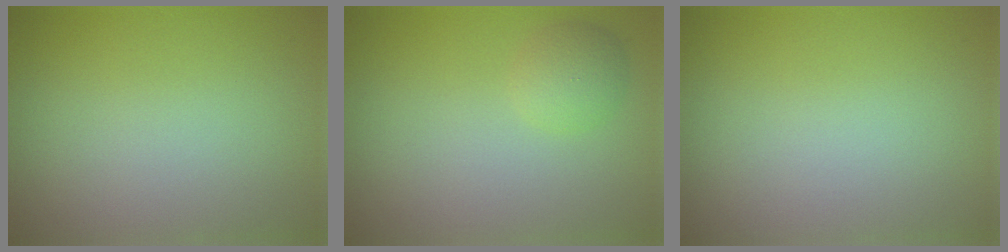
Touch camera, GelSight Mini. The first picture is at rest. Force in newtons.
{"total": 1.8, "press": 1.8, "slide": 0.1}
{"total": 0.0}